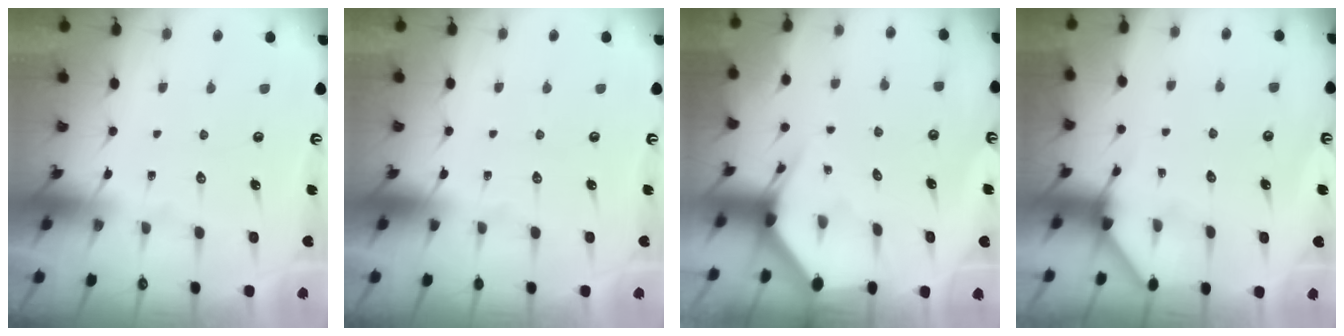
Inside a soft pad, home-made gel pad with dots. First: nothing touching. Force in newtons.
{"total": 0.0}
{"total": 2.8, "press": 2.8, "slide": 0.2}
{"total": 3.2, "press": 3.1, "slide": 0.4}